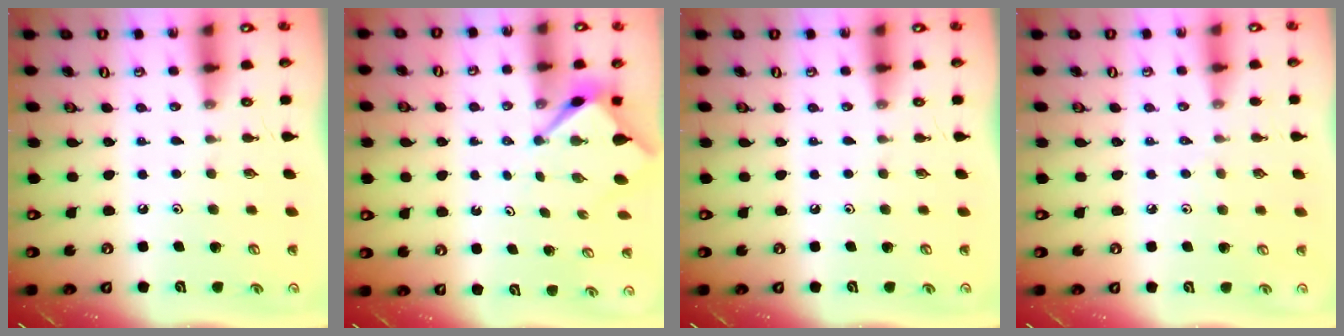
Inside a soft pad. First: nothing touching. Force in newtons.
{"total": 3.2, "press": 3.2, "slide": 0.2}
{"total": 0.0}
{"total": 3.3, "press": 3.3, "slide": 0.6}